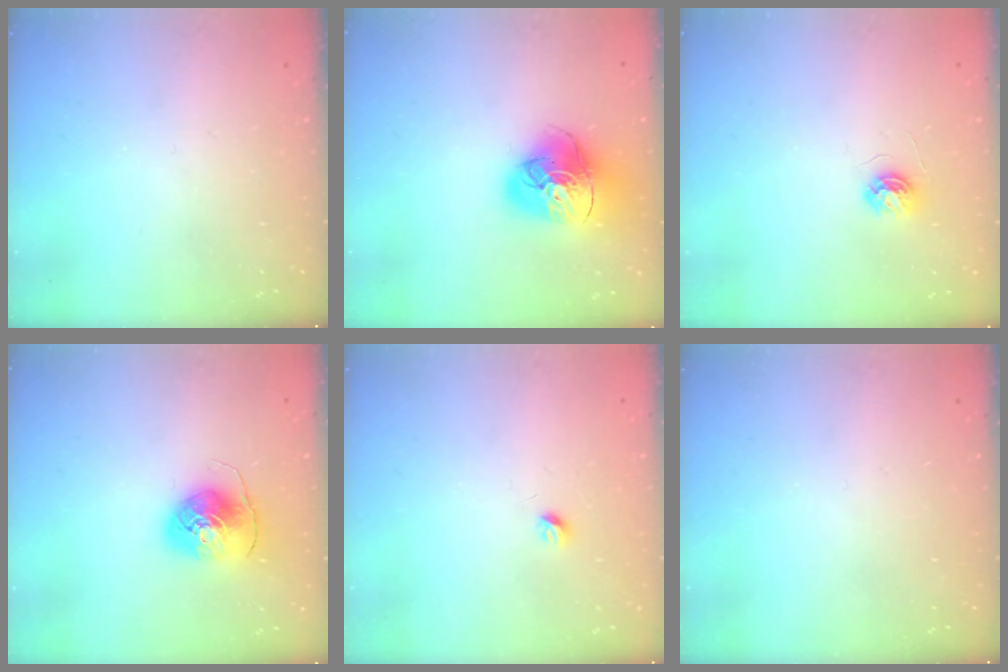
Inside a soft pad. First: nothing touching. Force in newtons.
{"total": 15.5, "press": 15.4, "slide": 1.8}
{"total": 5.2, "press": 5.2, "slide": 0.5}
{"total": 8.1, "press": 8.1, "slide": 0.6}
{"total": 3.6, "press": 3.5, "slide": 0.6}
{"total": 0.0}